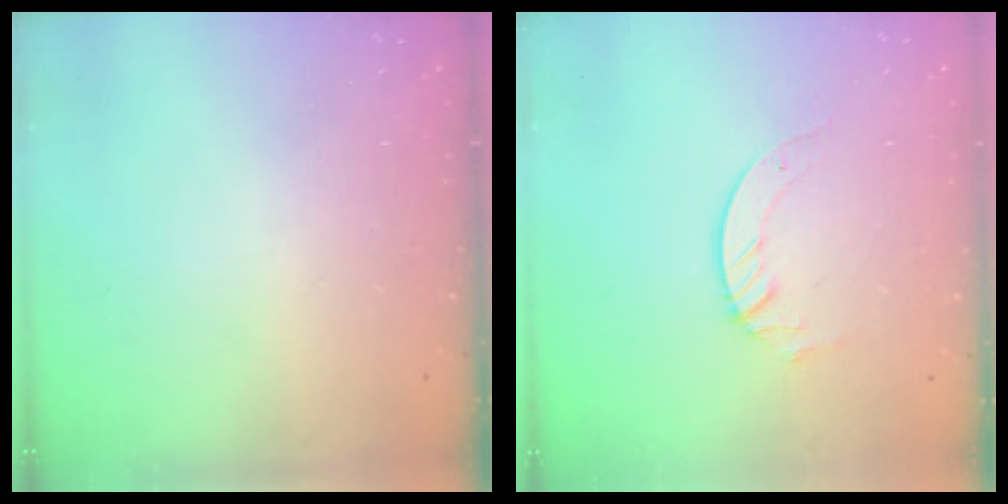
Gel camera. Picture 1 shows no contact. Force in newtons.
{"total": 4.5, "press": 4.4, "slide": 0.4}